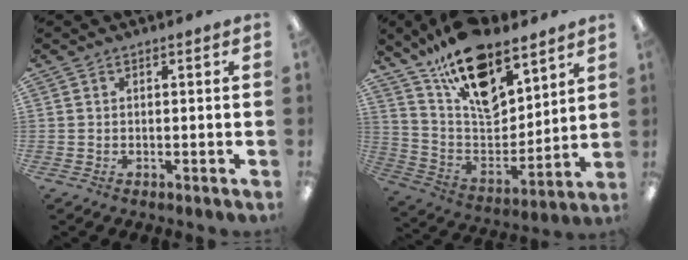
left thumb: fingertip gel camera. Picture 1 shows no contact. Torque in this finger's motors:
{"motor_torque": [1.12, 1.12, 1.37, -1.40, 0.22]}